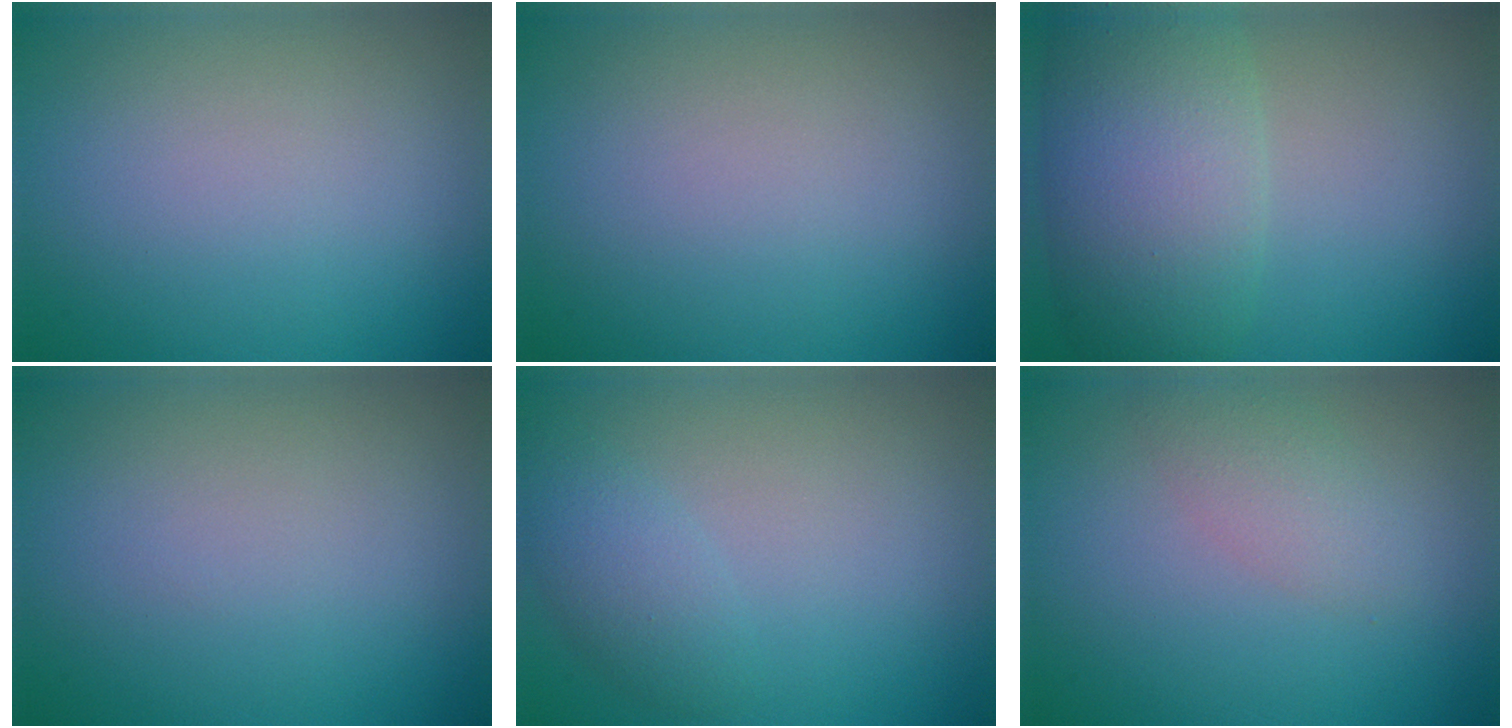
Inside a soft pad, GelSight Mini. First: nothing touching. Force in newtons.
{"total": 0.0}
{"total": 7.7, "press": 7.7, "slide": 0.2}
{"total": 0.0}
{"total": 2.3, "press": 2.3, "slide": 0.1}
{"total": 2.3, "press": 2.3, "slide": 0.0}